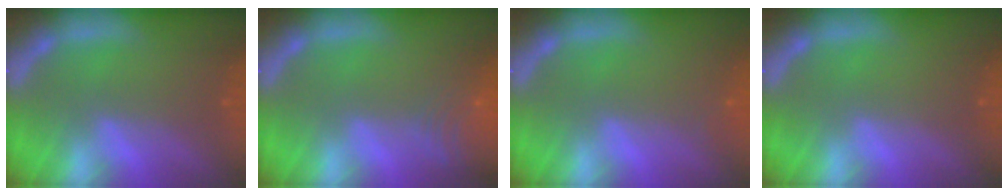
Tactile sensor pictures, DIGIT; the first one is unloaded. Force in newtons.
{"total": 7.5}
{"total": 0.9}
{"total": 0.0}